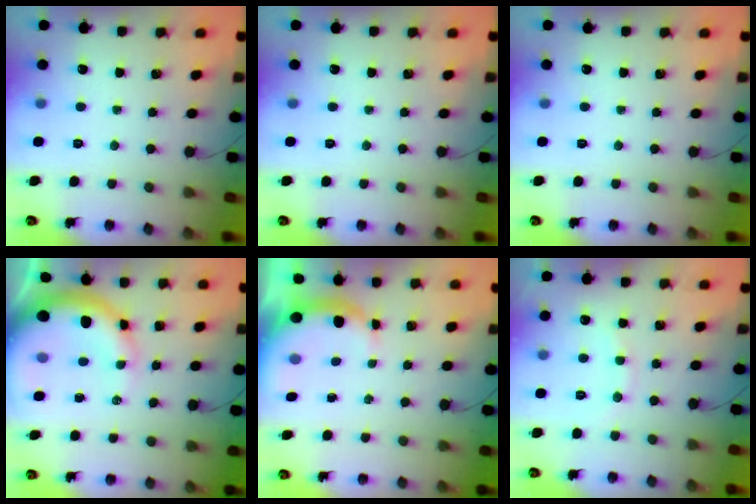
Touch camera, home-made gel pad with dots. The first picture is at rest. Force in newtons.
{"total": 0.0}
{"total": 0.0}
{"total": 15.7, "press": 15.3, "slide": 3.4}
{"total": 7.5, "press": 7.5, "slide": 0.7}
{"total": 8.3, "press": 8.1, "slide": 1.4}